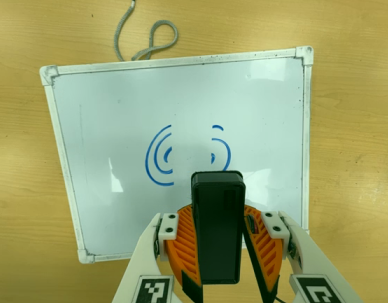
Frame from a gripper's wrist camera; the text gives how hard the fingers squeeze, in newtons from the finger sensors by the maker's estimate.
{"total": 9.2, "left": 9.1, "right": 9.4}